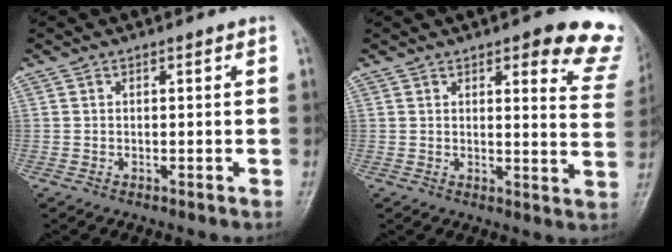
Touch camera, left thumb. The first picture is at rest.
{"total": 13.4, "force": [9.5, 4.3, 8.4], "torque": [-0.046, -0.045, 0.086]}